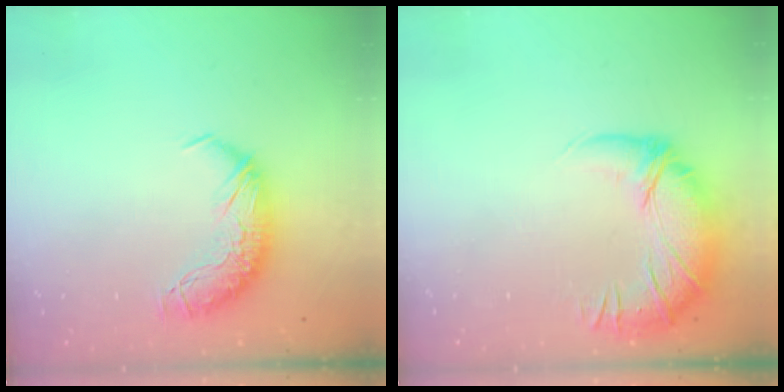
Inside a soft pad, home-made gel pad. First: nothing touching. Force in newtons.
{"total": 2.8, "press": 1.3, "slide": 2.5}